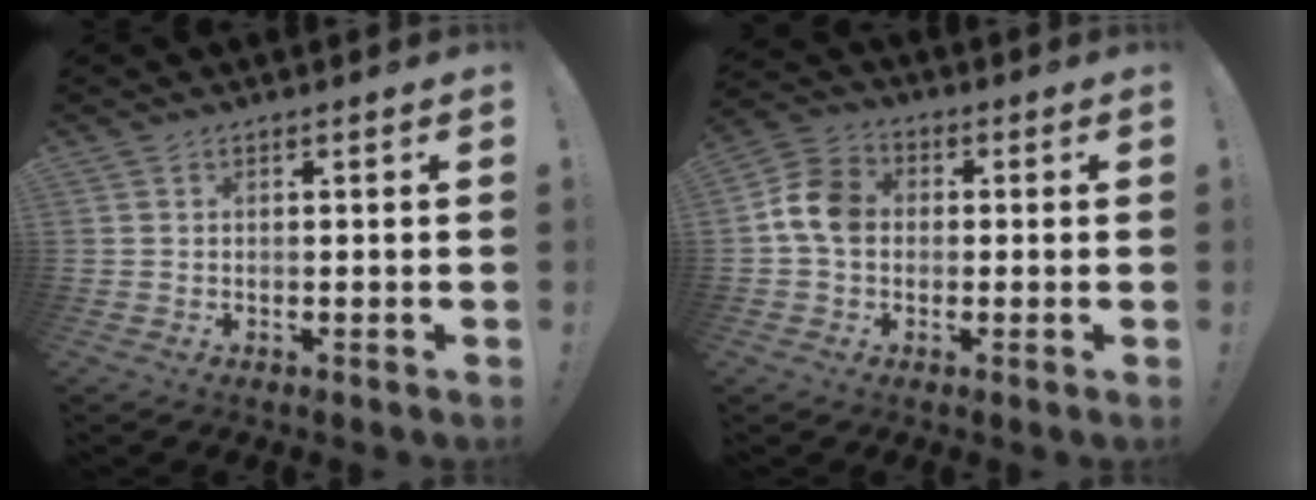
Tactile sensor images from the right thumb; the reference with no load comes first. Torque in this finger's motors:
{"motor_torque": [0.52, 0.47, 0.23, -0.17, 0.07]}